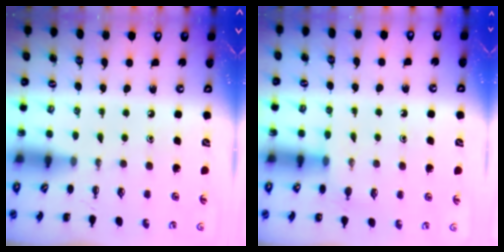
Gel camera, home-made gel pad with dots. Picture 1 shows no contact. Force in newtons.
{"total": 4.8, "press": 4.6, "slide": 1.4}